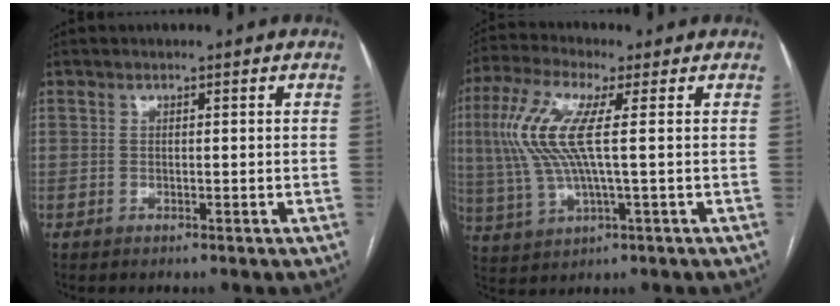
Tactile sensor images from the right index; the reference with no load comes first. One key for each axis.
{"total": 11.0, "fx": 1.7, "fy": 2.1, "fz": 10.7, "tx": -0.256, "ty": 0.016, "tz": 0.031}